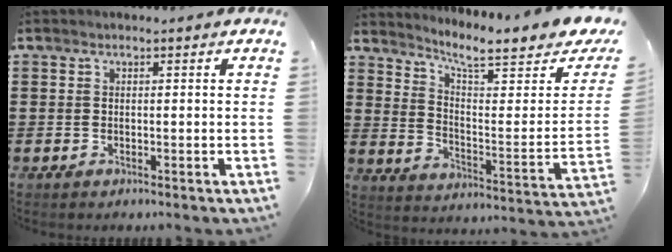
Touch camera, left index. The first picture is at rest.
{"total": 6.7, "force": [5.5, 0.6, 3.7], "torque": [-0.077, -0.051, 0.083]}